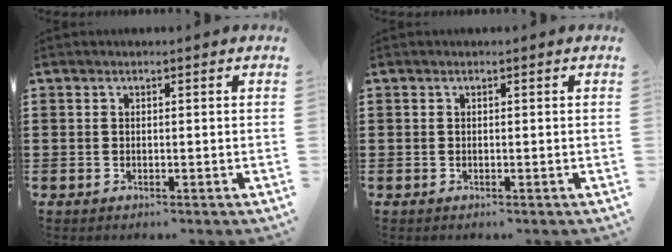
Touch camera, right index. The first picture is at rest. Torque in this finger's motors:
{"motor_torque": [-0.13, 0.13, 0.00, 0.00]}